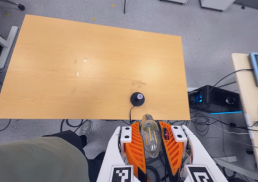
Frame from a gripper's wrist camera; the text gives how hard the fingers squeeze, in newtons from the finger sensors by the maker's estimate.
{"total": 22.6, "left": 25.3, "right": 19.8}